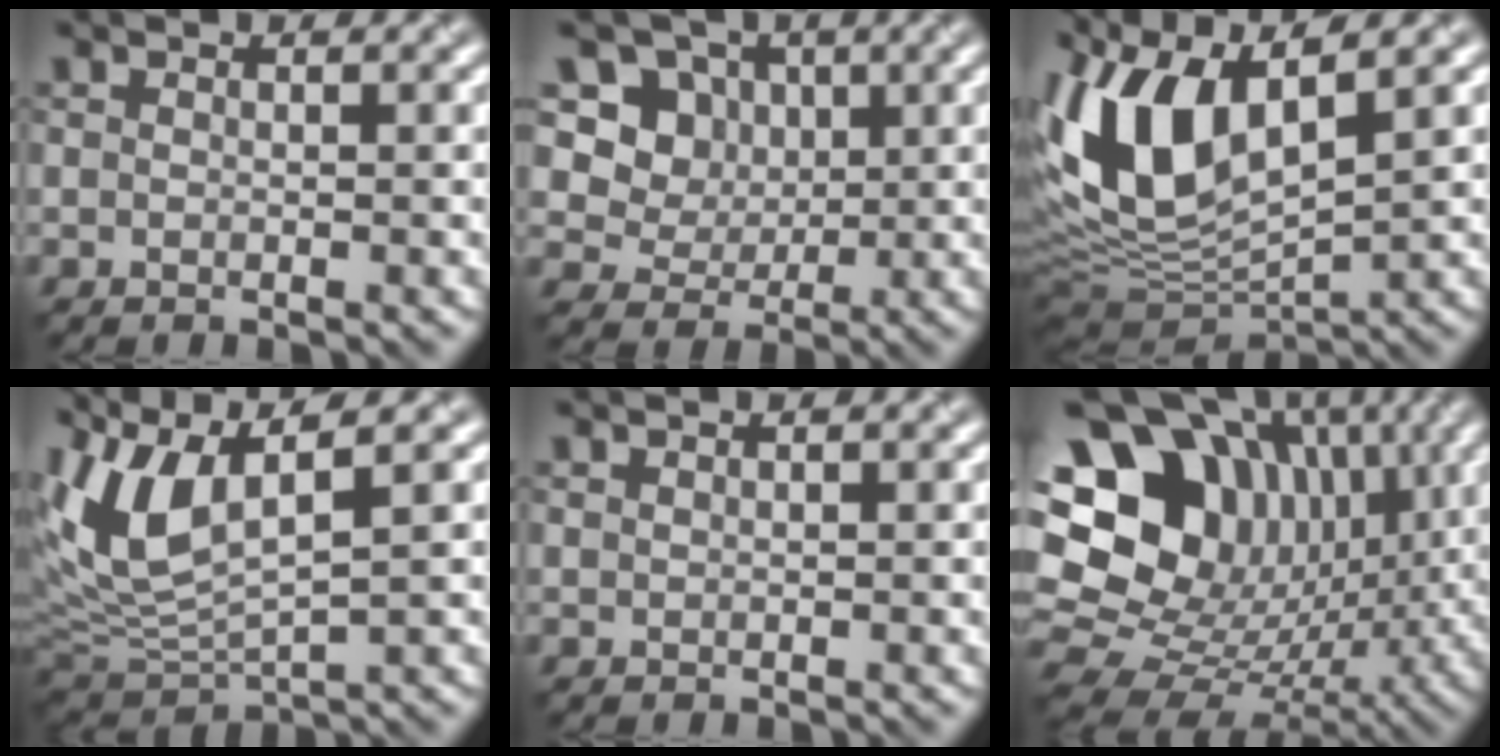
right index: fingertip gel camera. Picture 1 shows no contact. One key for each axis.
{"total": 9.5, "fx": 4.7, "fy": 7.5, "fz": 3.3, "tx": -0.077, "ty": 0.018, "tz": 0.072}
{"total": 10.9, "fx": 3.7, "fy": 4.9, "fz": 9.0, "tx": -0.217, "ty": 0.011, "tz": 0.069}
{"total": 7.7, "fx": 3.6, "fy": 2.8, "fz": 6.1, "tx": -0.150, "ty": 0.011, "tz": 0.074}
{"total": 0.7, "fx": 0.5, "fy": -0.1, "fz": -0.4, "tx": 0.008, "ty": 0.008, "tz": 0.011}
{"total": 18.6, "fx": 5.4, "fy": 15.1, "fz": 9.6, "tx": -0.191, "ty": 0.059, "tz": 0.095}